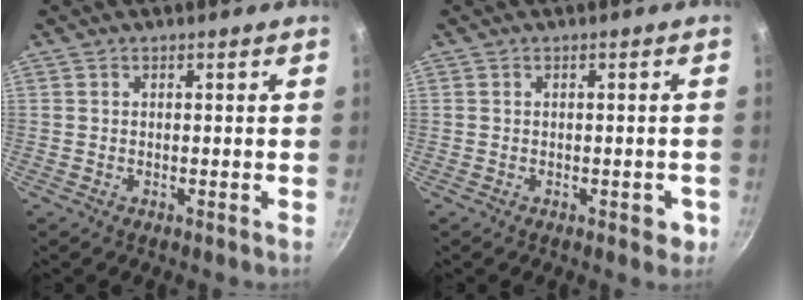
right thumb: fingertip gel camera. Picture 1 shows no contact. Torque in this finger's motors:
{"motor_torque": [0.28, 0.55, -0.19, 0.02, 0.06]}